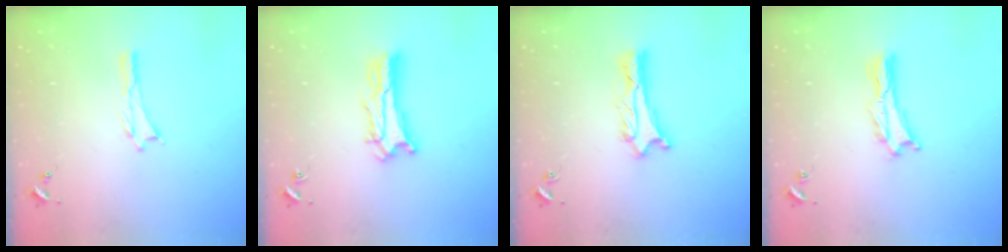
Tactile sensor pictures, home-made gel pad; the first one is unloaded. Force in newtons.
{"total": 4.6, "press": 4.6, "slide": 0.4}
{"total": 1.2, "press": 1.1, "slide": 0.1}
{"total": 1.2, "press": 1.1, "slide": 0.3}